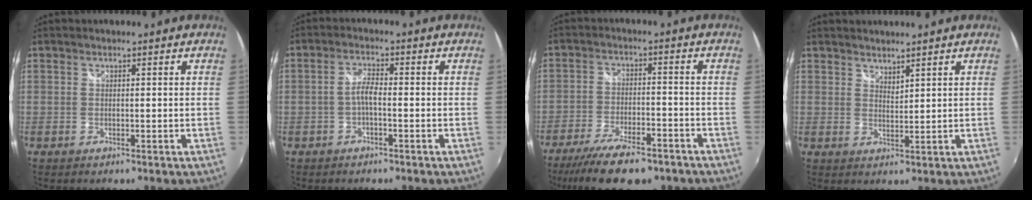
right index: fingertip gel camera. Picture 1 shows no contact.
{"total": 2.8, "force": [-1.1, 0.6, 2.5], "torque": [-0.054, 0.007, -0.023]}
{"total": 15.2, "force": [-11.7, 4.5, 8.6], "torque": [-0.183, -0.036, -0.186]}
{"total": 2.3, "force": [2.1, 0.5, 0.6], "torque": [-0.007, 0.001, 0.037]}